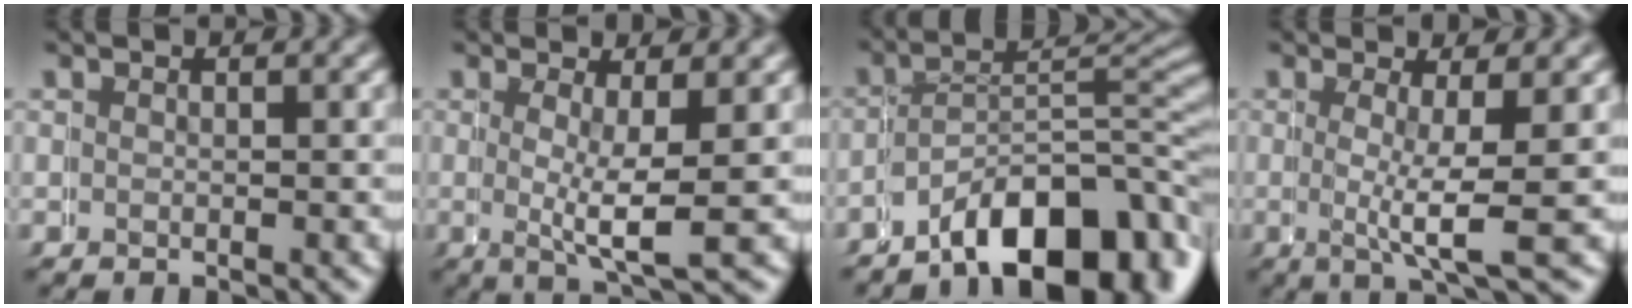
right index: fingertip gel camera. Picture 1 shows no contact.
{"total": 3.7, "force": [0.6, 0.1, 3.7], "torque": [-0.063, -0.008, 0.017]}
{"total": 10.2, "force": [-6.0, 5.0, 6.6], "torque": [-0.084, -0.026, -0.083]}
{"total": 4.0, "force": [0.5, -0.3, 3.9], "torque": [-0.065, -0.009, 0.012]}